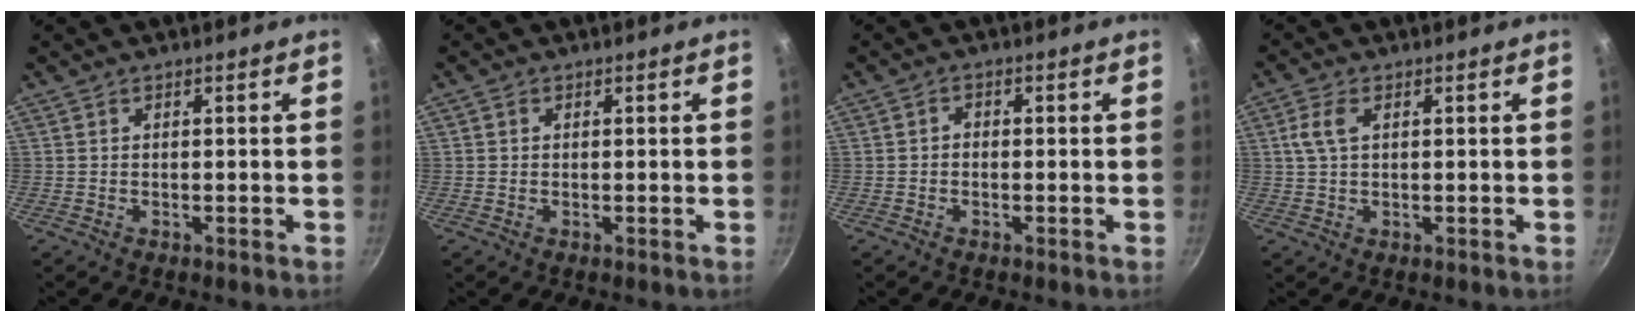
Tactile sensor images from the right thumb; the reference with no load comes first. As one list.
[{"total": 0.6, "force": [0.1, 0.6, 0.1], "torque": [-0.001, 0.002, 0.000]}, {"total": 1.4, "force": [-0.3, 1.1, 0.8], "torque": [-0.013, 0.008, -0.007]}, {"total": 4.2, "force": [1.2, 2.3, 3.3], "torque": [-0.072, 0.007, 0.021]}]